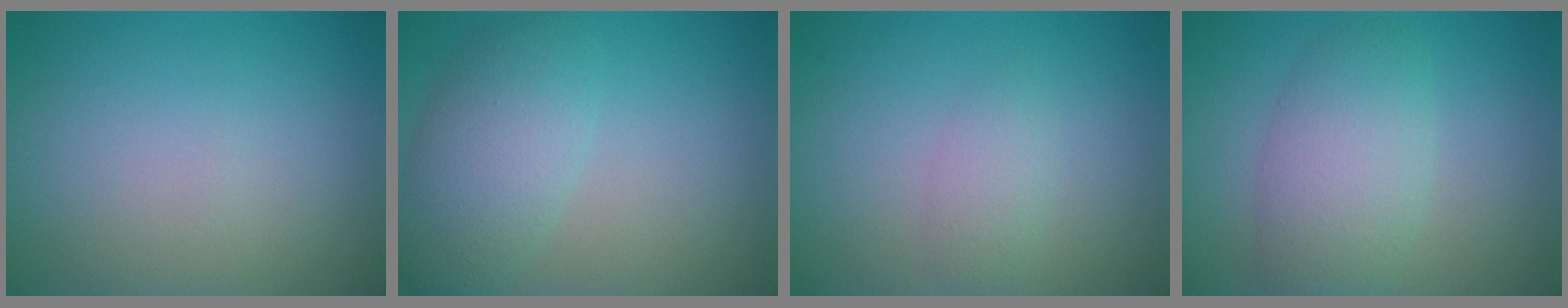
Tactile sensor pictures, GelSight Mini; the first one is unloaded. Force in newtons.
{"total": 4.8, "press": 4.8, "slide": 0.1}
{"total": 1.8, "press": 1.8, "slide": 0.1}
{"total": 5.0, "press": 5.0, "slide": 0.2}